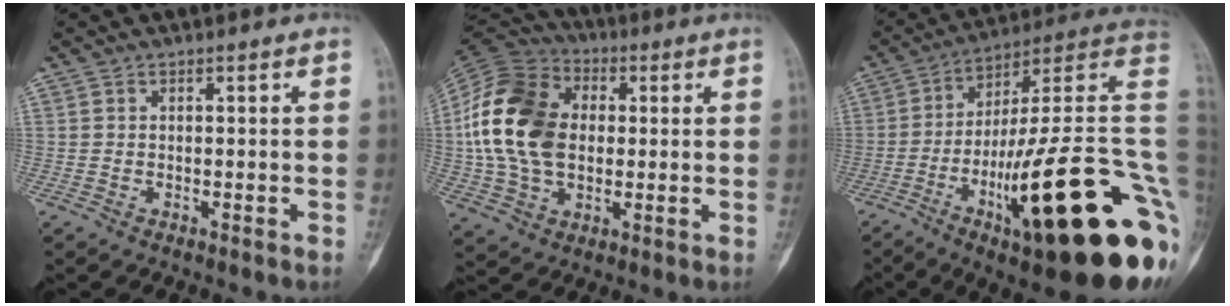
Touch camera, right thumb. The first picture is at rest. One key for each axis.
{"total": 19.8, "fx": 1.2, "fy": 14.0, "fz": 13.9, "tx": -0.262, "ty": 0.017, "tz": 0.021}
{"total": 34.0, "fx": -9.5, "fy": 7.0, "fz": 31.9, "tx": -0.376, "ty": 0.054, "tz": -0.149}